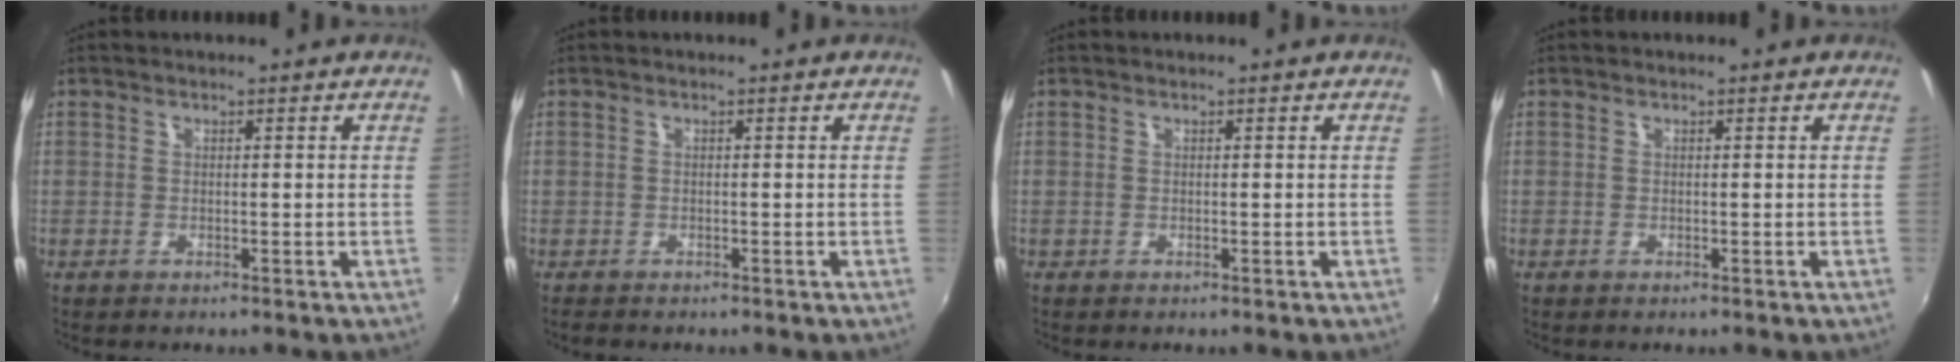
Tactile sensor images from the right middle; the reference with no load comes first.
{"total": 1.3, "force": [-1.1, 0.8, 0.1], "torque": [-0.008, -0.003, -0.018]}
{"total": 0.0}
{"total": 0.0}